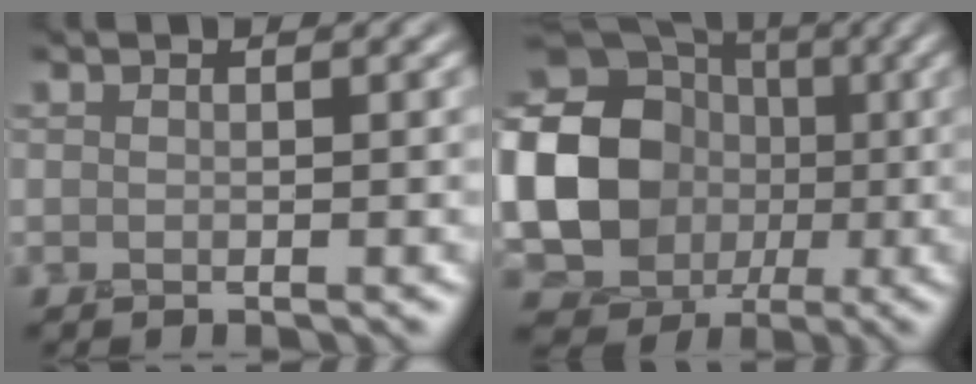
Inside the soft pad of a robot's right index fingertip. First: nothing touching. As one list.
[{"total": 17.6, "force": [-0.1, 15.8, 7.7], "torque": [-0.206, 0.014, -0.037]}]